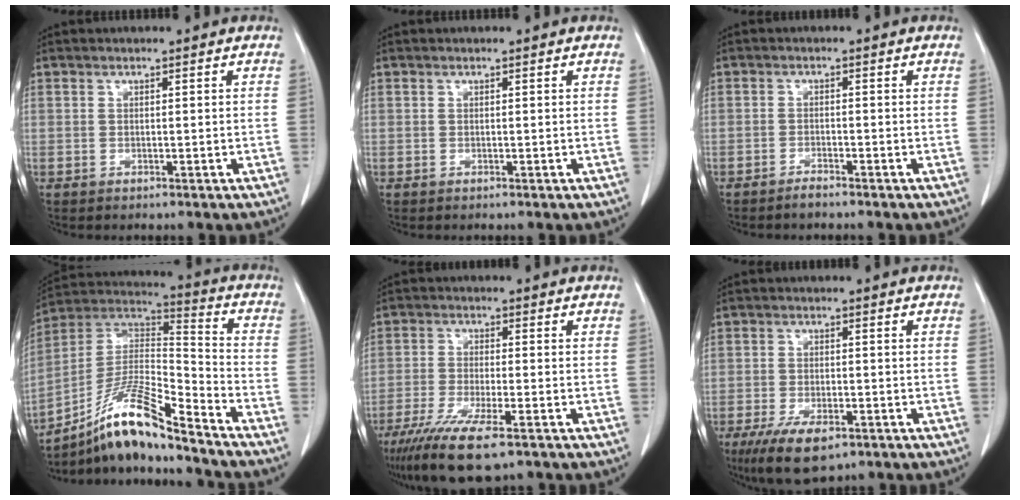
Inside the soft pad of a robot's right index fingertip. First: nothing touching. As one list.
[{"total": 0.0}, {"total": 1.5, "force": [-1.4, 0.1, 0.5], "torque": [-0.007, 0.000, -0.024]}, {"total": 14.9, "force": [-11.3, 1.1, 9.6], "torque": [-0.173, 0.014, -0.201]}, {"total": 10.8, "force": [-7.1, 1.4, 8.0], "torque": [-0.142, -0.028, -0.115]}, {"total": 8.1, "force": [-5.0, 3.0, 5.6], "torque": [-0.099, -0.014, -0.079]}]